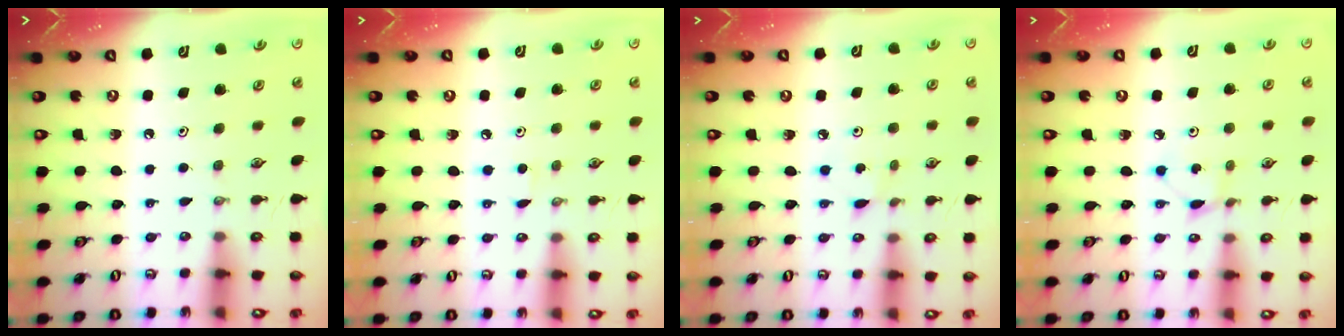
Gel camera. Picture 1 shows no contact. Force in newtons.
{"total": 3.4, "press": 3.4, "slide": 0.4}
{"total": 2.5, "press": 2.5, "slide": 0.3}
{"total": 1.9, "press": 1.9, "slide": 0.1}